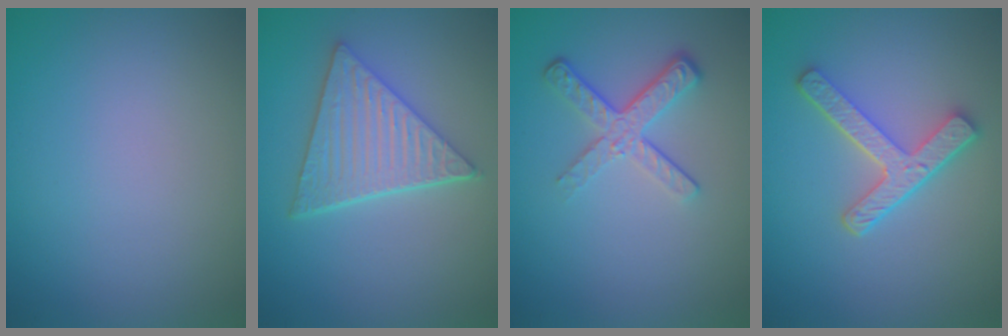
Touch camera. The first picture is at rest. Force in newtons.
{"total": 5.6, "press": 4.5, "slide": 3.3}
{"total": 3.5, "press": 2.5, "slide": 2.5}
{"total": 4.2, "press": 3.3, "slide": 2.5}